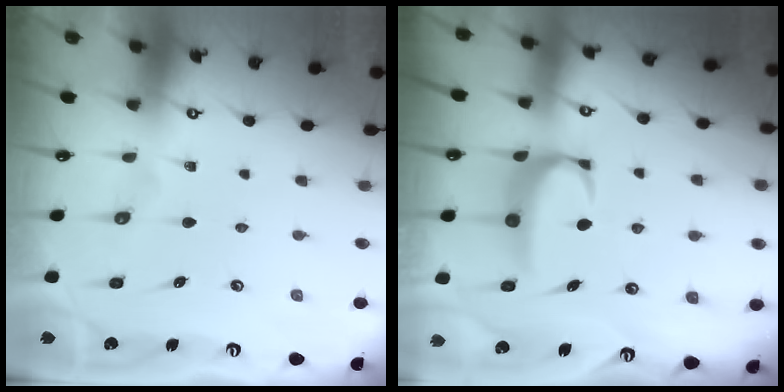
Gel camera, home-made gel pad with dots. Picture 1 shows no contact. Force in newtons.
{"total": 2.6, "press": 2.6, "slide": 0.4}